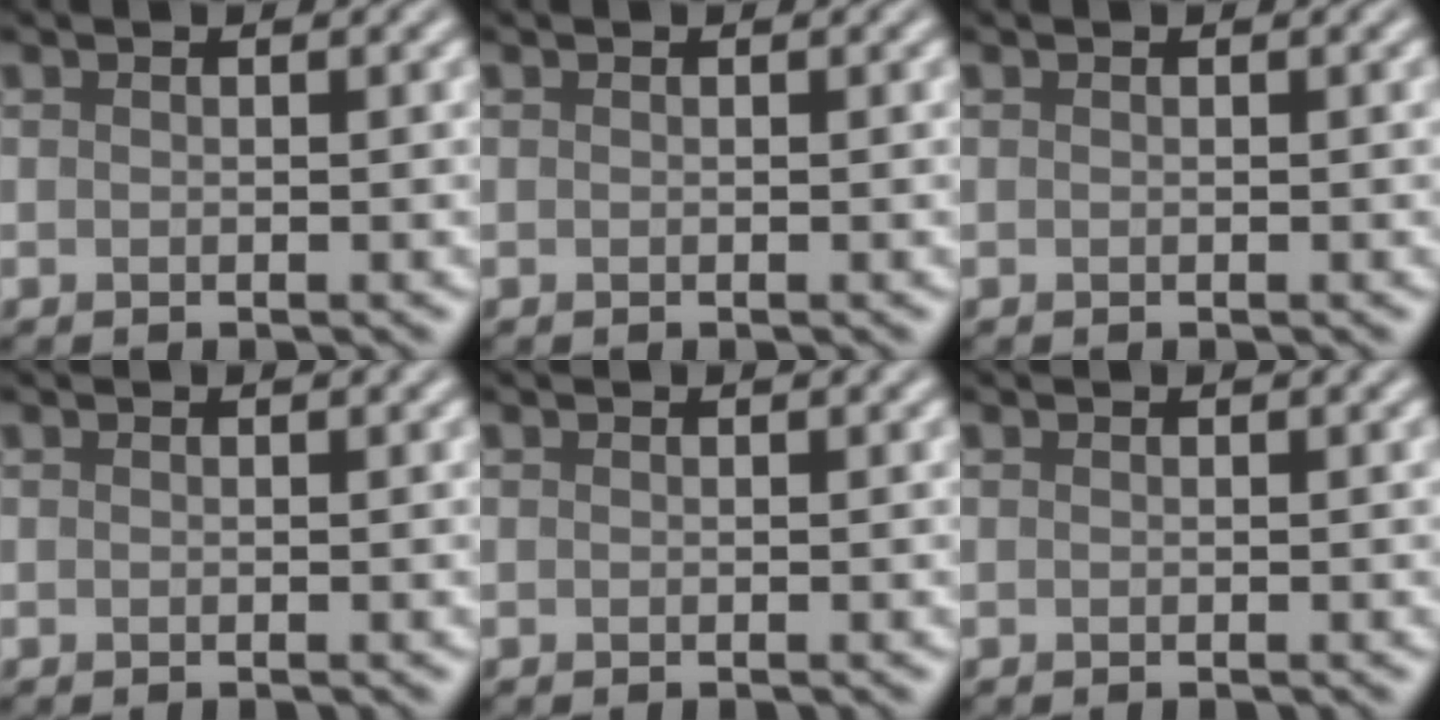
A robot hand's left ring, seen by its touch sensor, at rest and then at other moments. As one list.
[{"total": 0.0}, {"total": 0.0}, {"total": 0.0}, {"total": 0.0}, {"total": 0.0}]